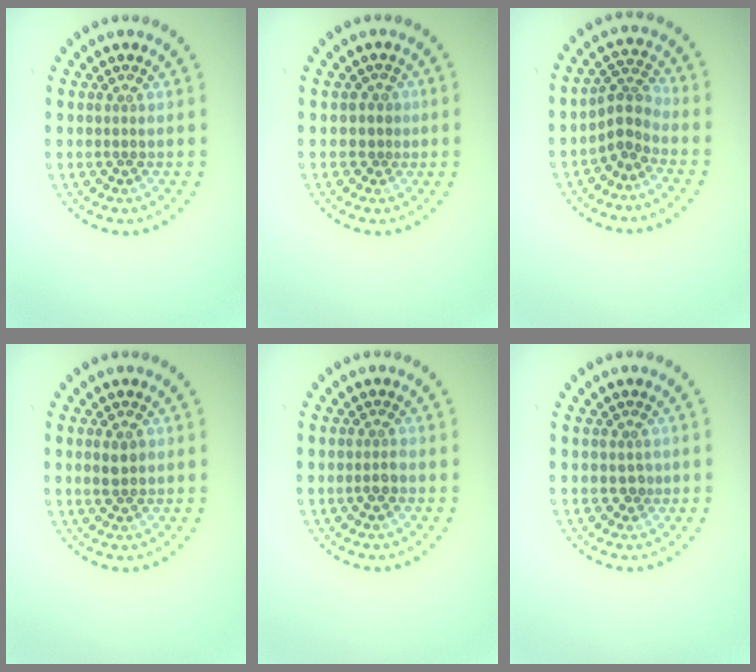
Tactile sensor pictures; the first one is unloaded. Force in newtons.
{"total": 0.9, "press": 0.7, "slide": 0.6}
{"total": 2.7, "press": 1.9, "slide": 2.0}
{"total": 1.5, "press": 1.5, "slide": 0.1}
{"total": 1.0, "press": 0.8, "slide": 0.5}
{"total": 1.0, "press": 0.8, "slide": 0.6}